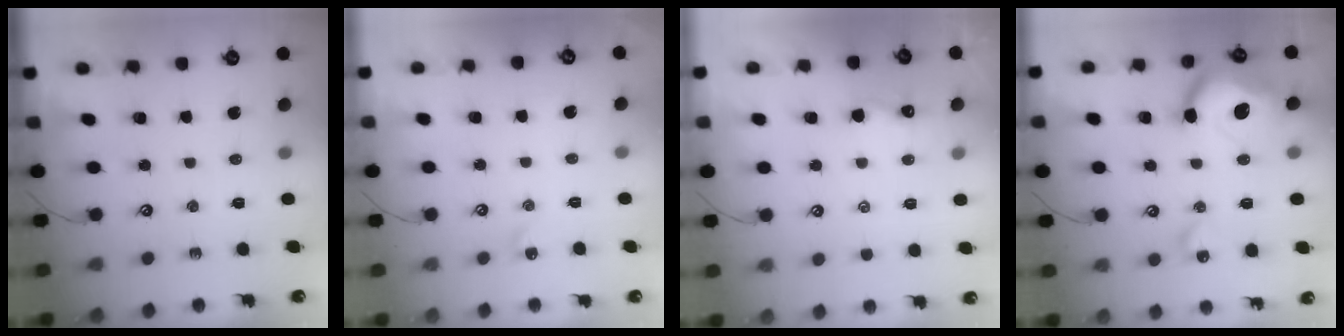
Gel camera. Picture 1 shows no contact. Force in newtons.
{"total": 3.0, "press": 2.9, "slide": 0.5}
{"total": 1.7, "press": 1.7, "slide": 0.3}
{"total": 22.6, "press": 22.5, "slide": 2.4}